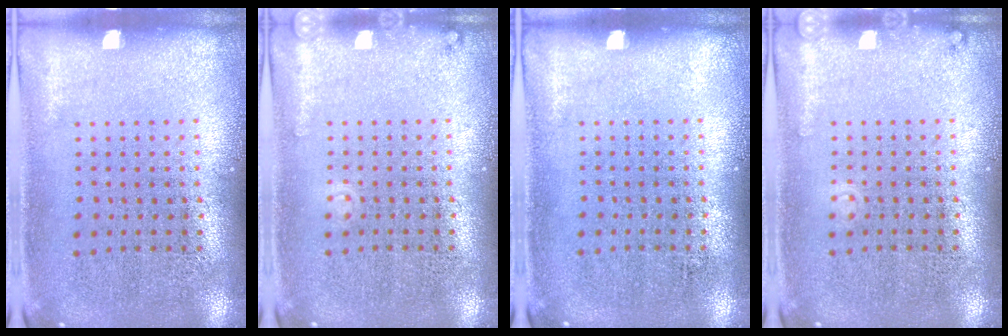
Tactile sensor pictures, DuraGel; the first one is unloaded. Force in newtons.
{"total": 0.9, "press": 0.8, "slide": 0.2}
{"total": 0.0}
{"total": 0.9, "press": 0.8, "slide": 0.2}